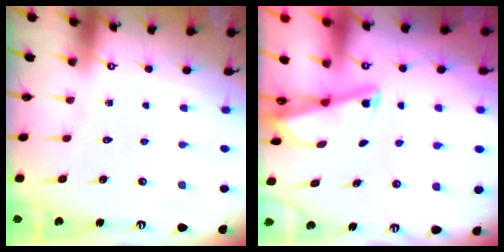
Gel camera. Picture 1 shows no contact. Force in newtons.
{"total": 1.9, "press": 1.9, "slide": 0.4}